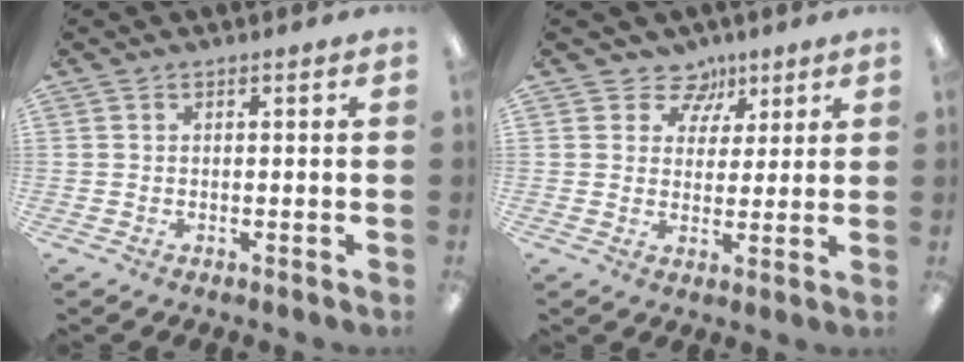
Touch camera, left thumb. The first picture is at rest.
{"total": 7.5, "force": [4.2, 6.0, 1.7], "torque": [-0.019, -0.023, 0.077]}